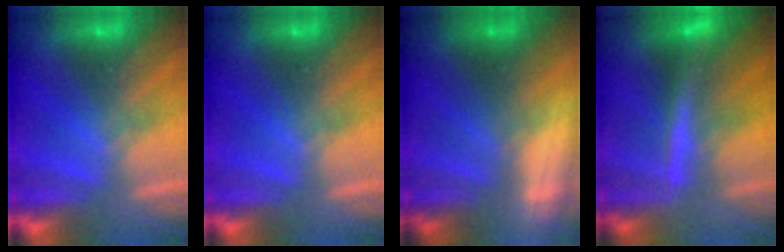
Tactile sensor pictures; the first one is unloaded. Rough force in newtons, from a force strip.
{"total": 0.0}
{"total": 3.0}
{"total": 2.4}